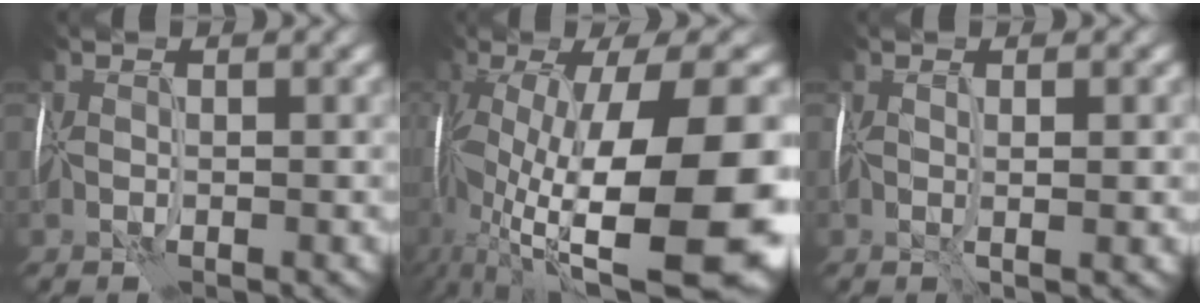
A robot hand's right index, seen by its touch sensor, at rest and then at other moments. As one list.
[{"total": 16.2, "force": [-1.0, 6.0, 15.0], "torque": [-0.275, -0.003, -0.007]}, {"total": 1.1, "force": [0.3, 0.0, 1.1], "torque": [-0.029, -0.002, 0.003]}]